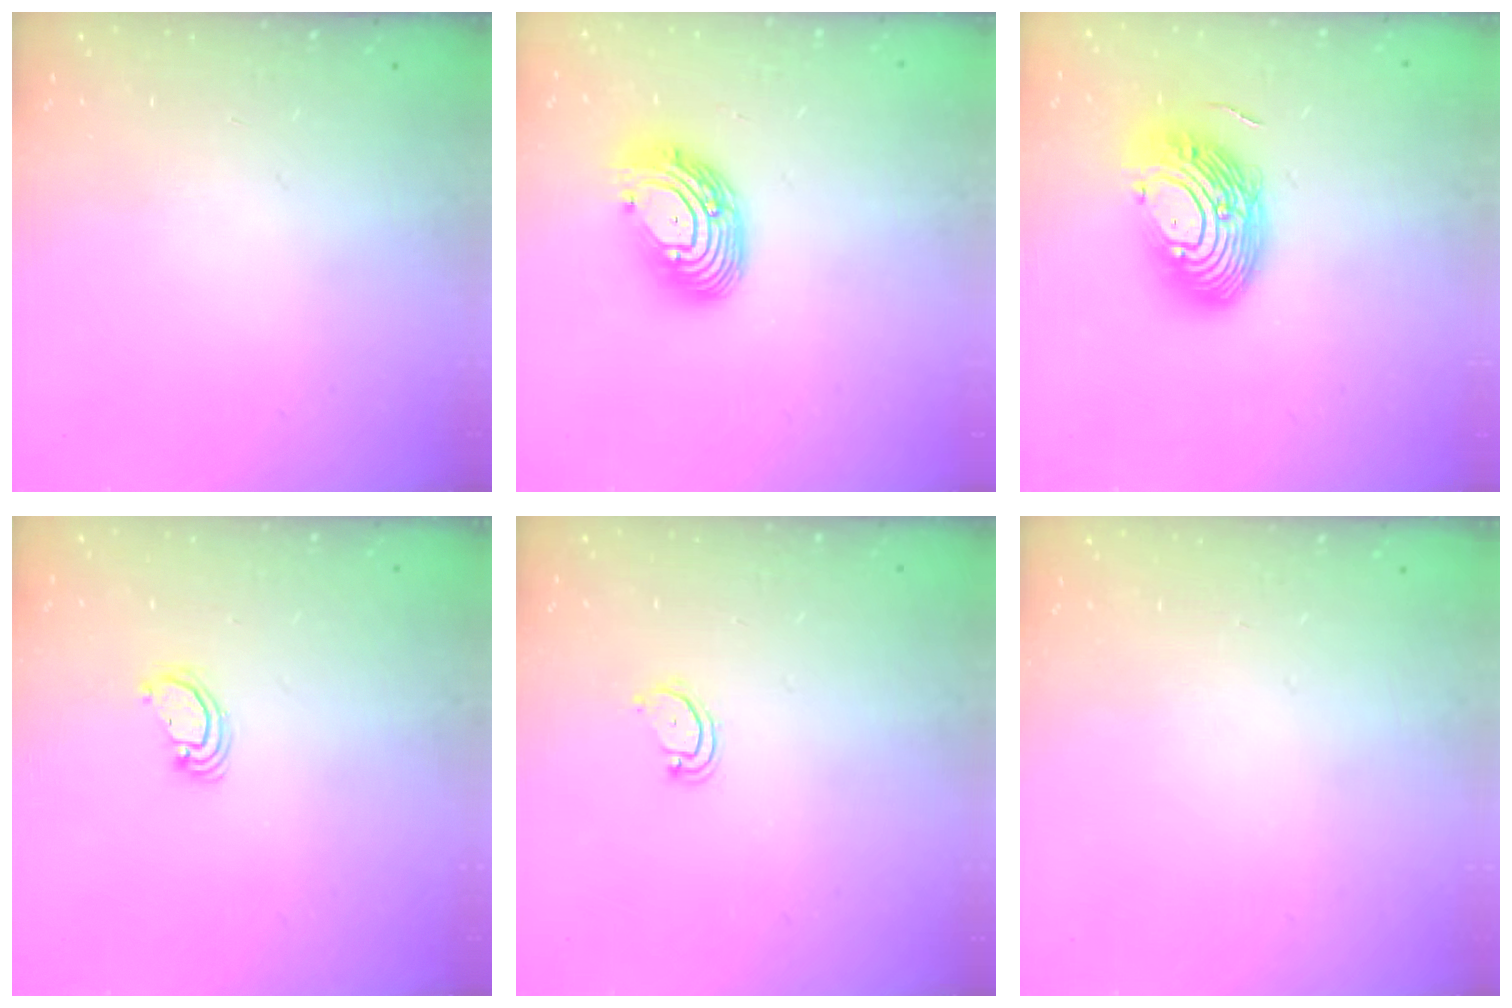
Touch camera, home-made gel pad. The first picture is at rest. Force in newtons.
{"total": 12.8, "press": 12.8, "slide": 1.2}
{"total": 15.1, "press": 14.8, "slide": 2.7}
{"total": 2.7, "press": 2.7, "slide": 0.2}
{"total": 3.3, "press": 3.3, "slide": 0.2}
{"total": 0.0}